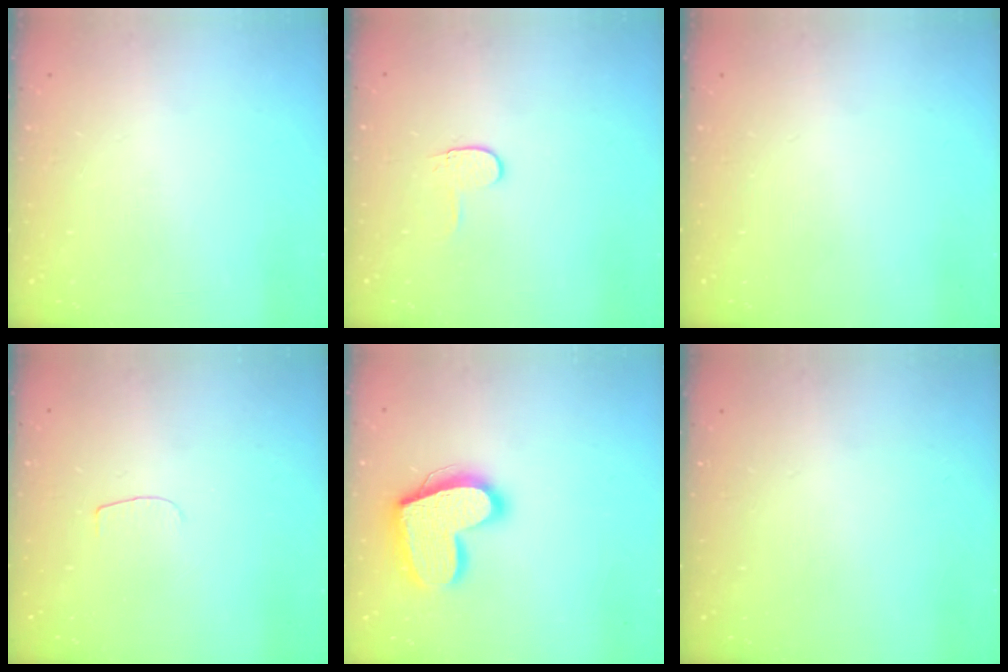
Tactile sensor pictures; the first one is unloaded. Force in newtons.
{"total": 3.9, "press": 3.9, "slide": 0.4}
{"total": 0.0}
{"total": 3.0, "press": 3.0, "slide": 0.4}
{"total": 17.7, "press": 17.7, "slide": 1.5}
{"total": 0.0}